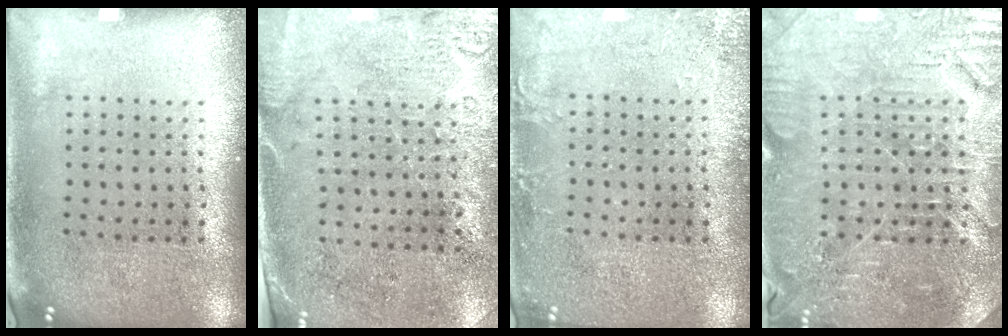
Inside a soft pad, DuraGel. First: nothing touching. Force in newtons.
{"total": 2.7, "press": 2.4, "slide": 1.2}
{"total": 2.1, "press": 2.1, "slide": 0.1}
{"total": 4.0, "press": 3.9, "slide": 0.8}